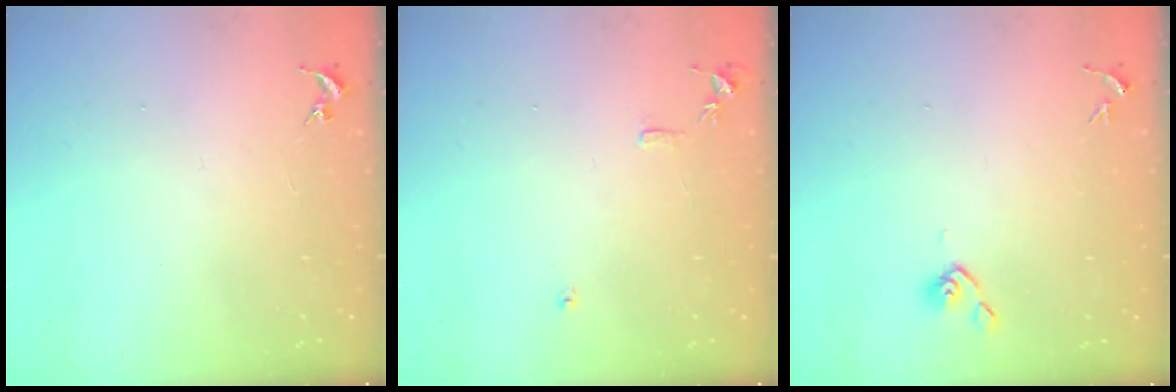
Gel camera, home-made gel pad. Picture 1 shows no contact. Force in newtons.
{"total": 7.8, "press": 7.8, "slide": 0.8}
{"total": 4.3, "press": 4.1, "slide": 1.3}